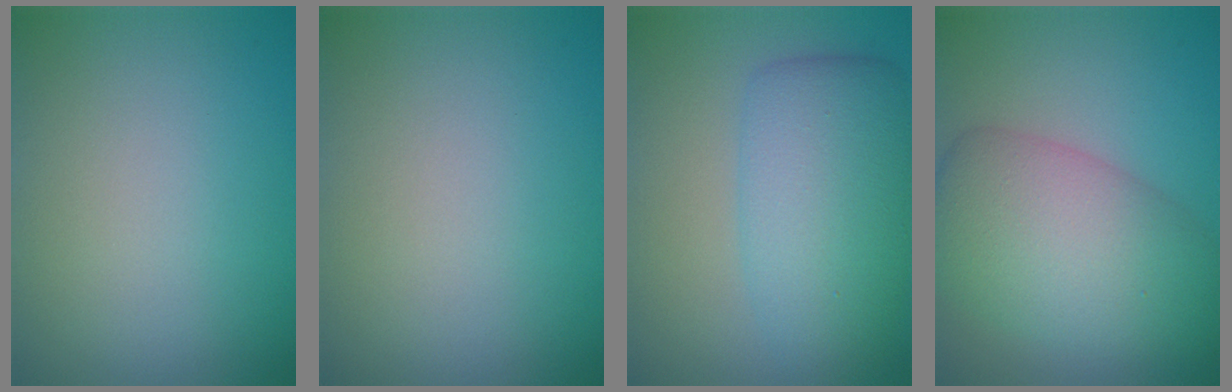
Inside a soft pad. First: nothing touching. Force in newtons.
{"total": 0.0}
{"total": 6.6, "press": 6.6, "slide": 0.2}
{"total": 6.3, "press": 6.2, "slide": 0.6}